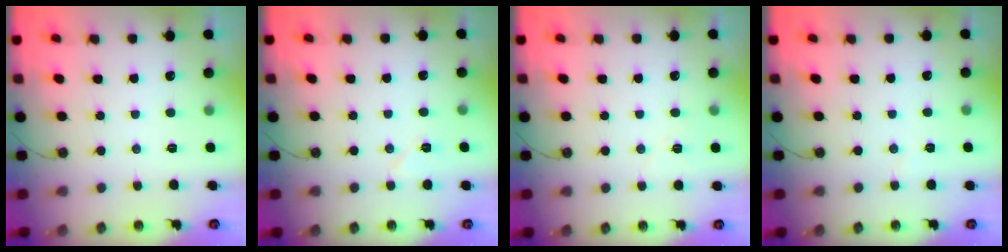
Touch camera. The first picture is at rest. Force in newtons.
{"total": 5.7, "press": 5.6, "slide": 1.3}
{"total": 5.7, "press": 5.7, "slide": 0.4}
{"total": 3.0, "press": 2.6, "slide": 1.4}